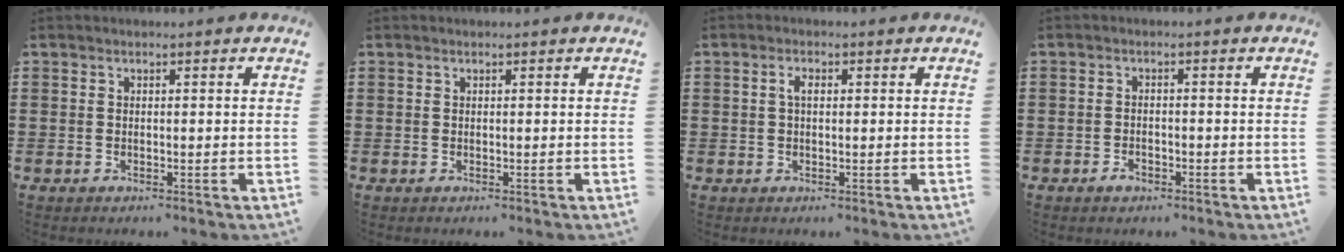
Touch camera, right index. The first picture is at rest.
{"total": 0.0}
{"total": 1.9, "force": [0.4, 0.8, 1.6], "torque": [-0.034, 0.006, 0.004]}
{"total": 1.2, "force": [-0.9, 0.7, 0.5], "torque": [-0.012, -0.003, -0.017]}